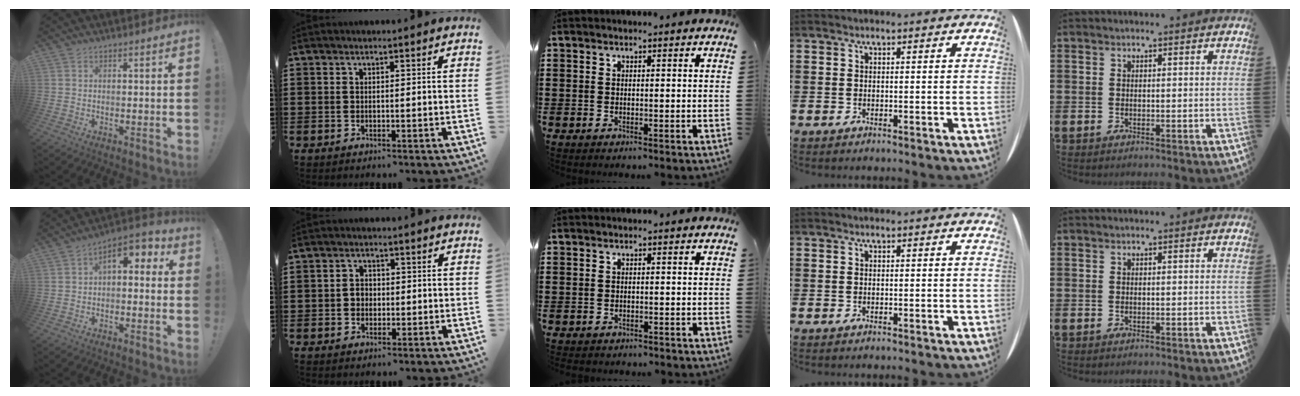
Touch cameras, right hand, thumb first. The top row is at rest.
{"thumb": {"total": 5.9, "force": [1.1, 3.2, 4.8], "torque": [-0.062, -0.005, 0.020]}, "index": {"total": 2.1, "force": [-0.3, 1.9, 0.9], "torque": [-0.021, 0.008, -0.009]}, "middle": {"total": 0.7, "force": [-0.7, 0.2, 0.0], "torque": [-0.002, 0.000, -0.015]}}